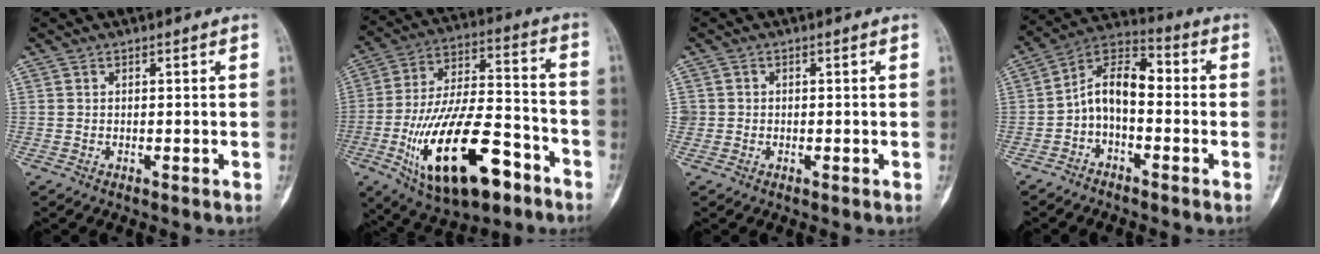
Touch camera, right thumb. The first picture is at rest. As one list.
[{"total": 24.2, "force": [-10.6, 10.6, 19.0], "torque": [-0.348, 0.053, -0.168]}, {"total": 1.3, "force": [-0.1, 1.3, 0.1], "torque": [0.008, 0.006, -0.003]}, {"total": 9.4, "force": [-1.6, 5.5, 7.4], "torque": [-0.109, 0.052, -0.045]}]